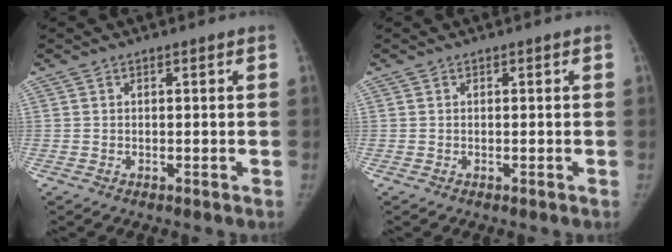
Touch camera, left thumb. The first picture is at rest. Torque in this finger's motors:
{"motor_torque": [0.04, 0.04, 0.25, -0.24, 0.02]}